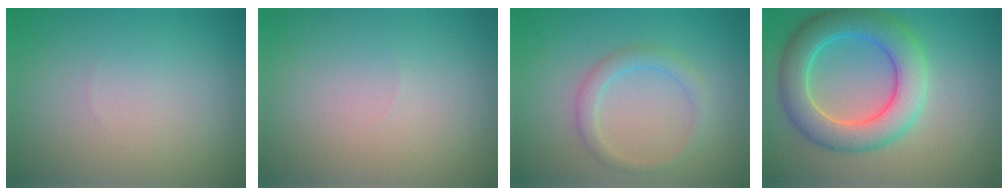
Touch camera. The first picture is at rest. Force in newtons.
{"total": 0.0}
{"total": 2.1, "press": 2.1, "slide": 0.1}
{"total": 6.9, "press": 6.9, "slide": 0.5}